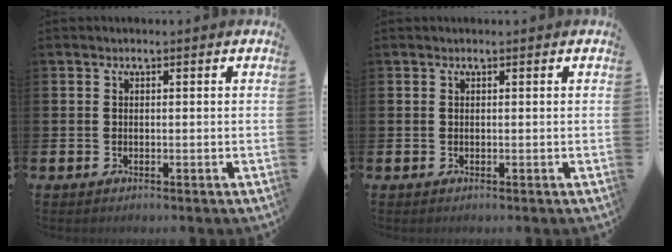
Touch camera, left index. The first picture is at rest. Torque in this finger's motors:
{"motor_torque": [0.12, -0.26, 0.01, 0.04]}